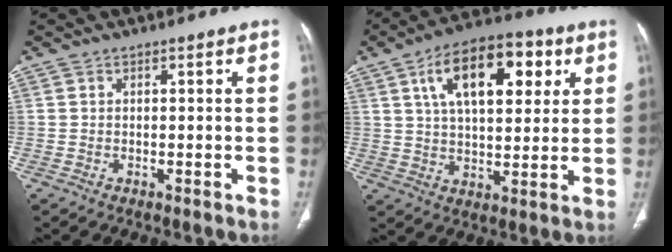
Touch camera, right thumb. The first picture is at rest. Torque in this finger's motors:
{"motor_torque": [-0.68, 2.36, 0.38, -0.24, 0.26]}